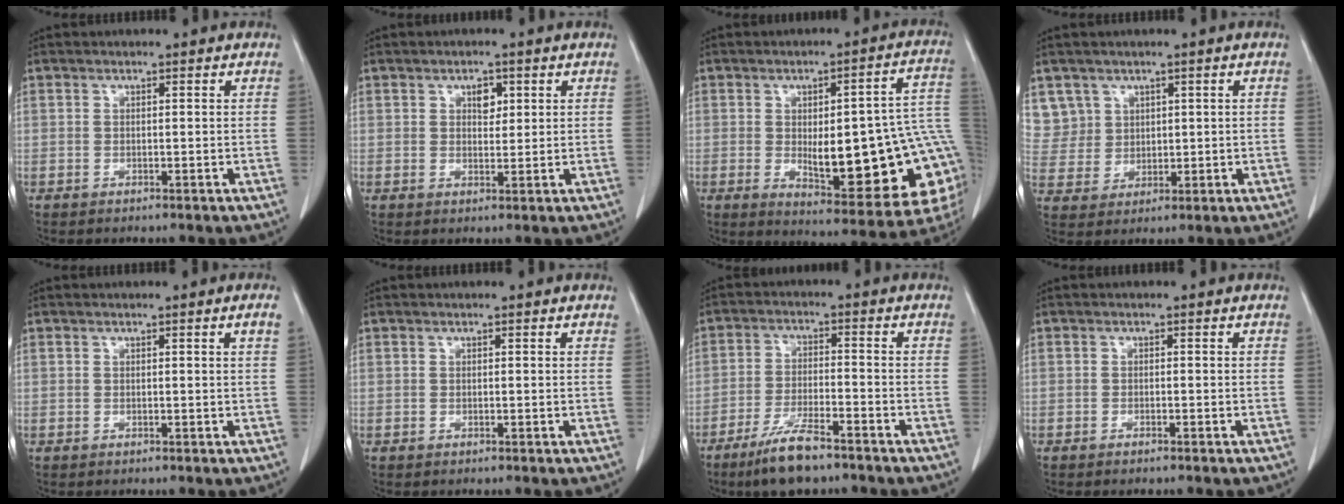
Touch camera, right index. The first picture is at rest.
{"total": 2.6, "force": [1.2, 1.6, 1.8], "torque": [-0.023, 0.000, 0.017]}
{"total": 22.8, "force": [-1.9, 6.0, 22.0], "torque": [-0.215, 0.018, -0.003]}
{"total": 6.8, "force": [3.6, 5.8, -0.2], "torque": [0.003, 0.013, 0.084]}
{"total": 1.0, "force": [0.5, -0.3, 0.8], "torque": [-0.015, -0.003, 0.007]}
{"total": 0.0}
{"total": 8.2, "force": [-6.1, 1.4, 5.3], "torque": [-0.106, -0.016, -0.111]}
{"total": 0.7, "force": [-0.5, 0.1, 0.4], "torque": [-0.011, -0.002, -0.008]}